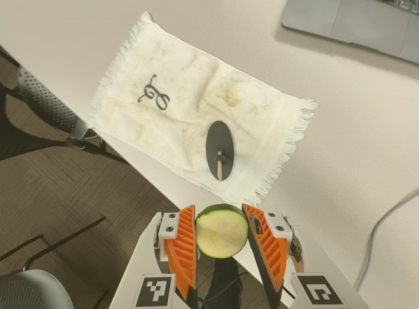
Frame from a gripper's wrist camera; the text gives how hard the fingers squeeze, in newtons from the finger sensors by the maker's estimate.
{"total": 9.3, "left": 9.3, "right": 9.3}